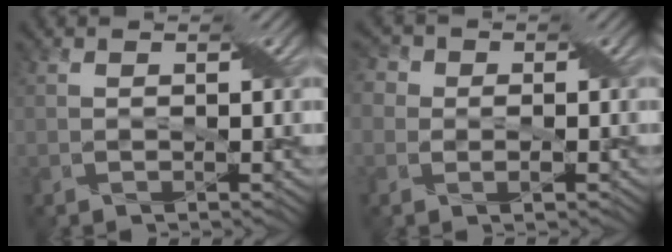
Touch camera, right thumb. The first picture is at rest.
{"total": 4.2, "force": [0.4, 3.6, 2.1], "torque": [-0.032, 0.010, -0.022]}